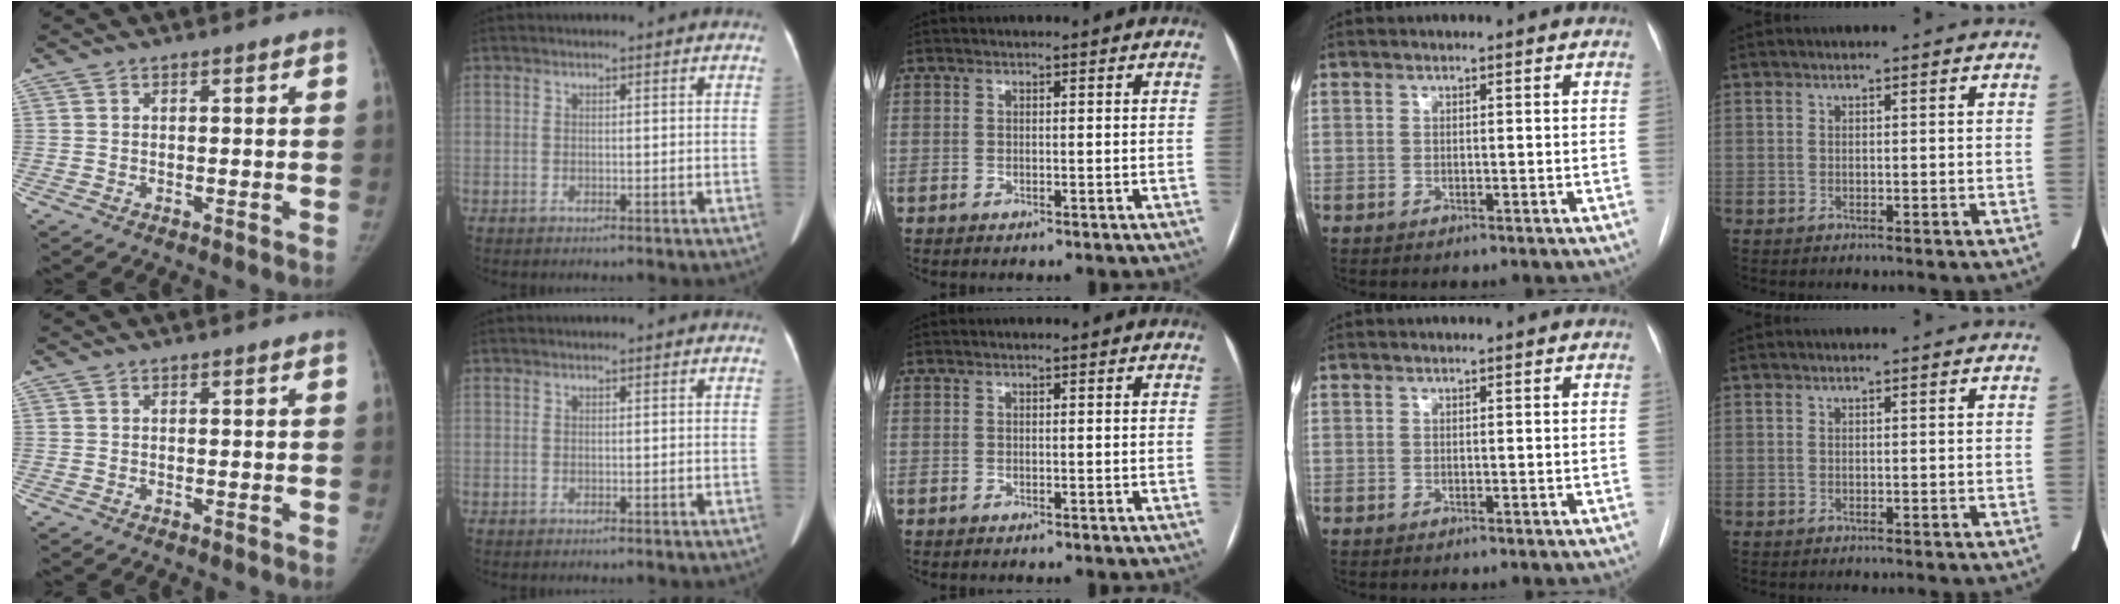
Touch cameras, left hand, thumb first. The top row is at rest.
{}